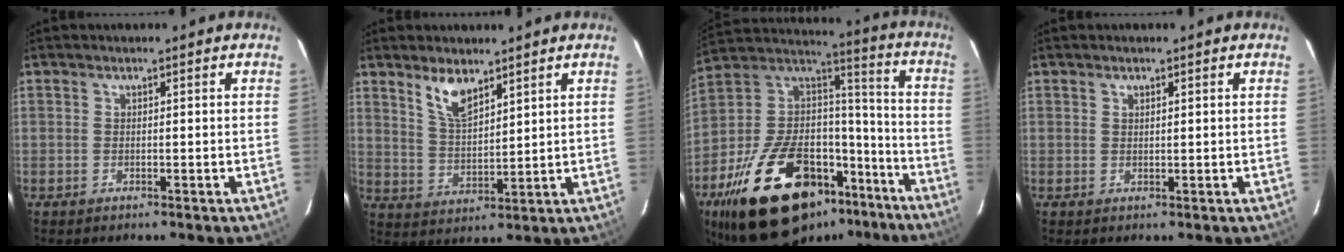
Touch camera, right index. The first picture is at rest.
{"total": 6.8, "force": [4.8, 2.4, 4.1], "torque": [-0.075, 0.000, 0.099]}
{"total": 32.6, "force": [-20.1, 15.9, 20.2], "torque": [-0.379, 0.021, -0.305]}
{"total": 0.7, "force": [0.5, 0.2, 0.5], "torque": [-0.010, 0.001, 0.010]}